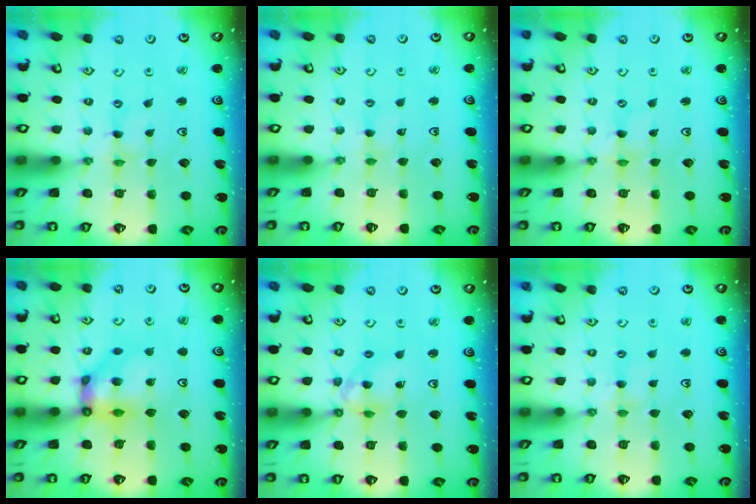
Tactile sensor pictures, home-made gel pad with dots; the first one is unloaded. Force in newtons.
{"total": 1.5, "press": 1.5, "slide": 0.3}
{"total": 0.0}
{"total": 10.1, "press": 10.0, "slide": 1.4}
{"total": 9.7, "press": 9.7, "slide": 0.9}
{"total": 3.9, "press": 3.9, "slide": 0.5}